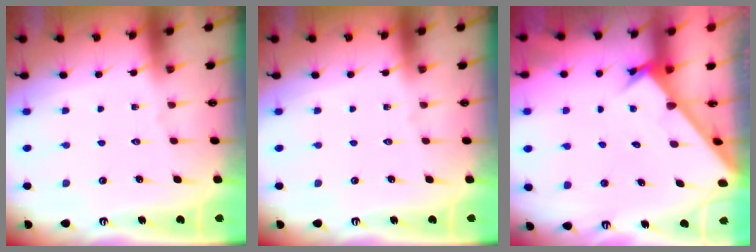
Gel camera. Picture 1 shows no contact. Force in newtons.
{"total": 0.0}
{"total": 2.4, "press": 2.4, "slide": 0.1}